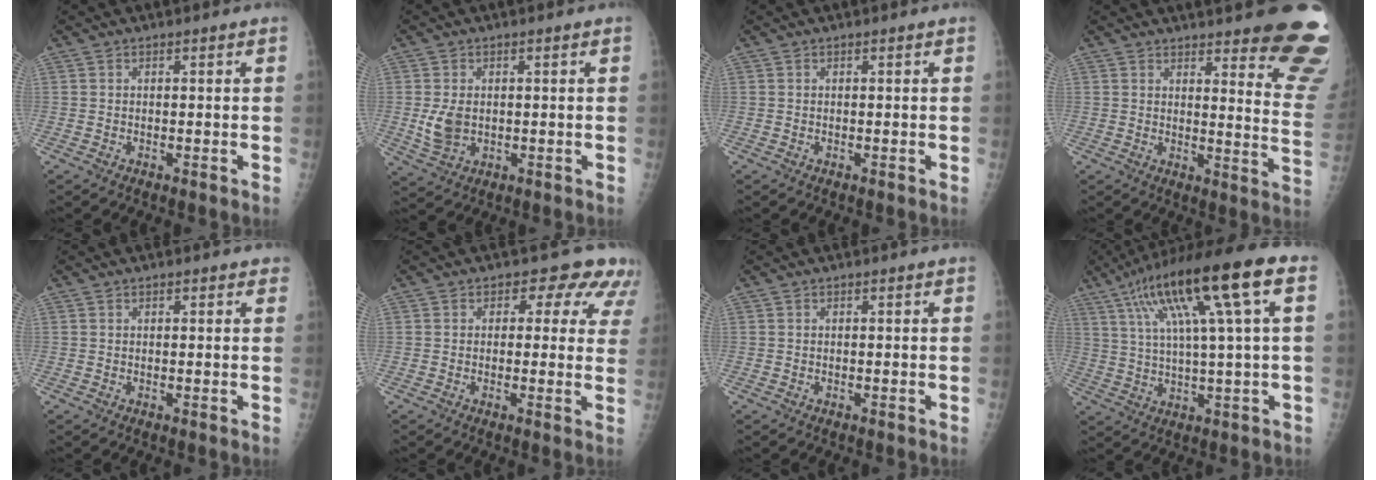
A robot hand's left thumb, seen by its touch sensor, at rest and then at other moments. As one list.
[{"total": 5.2, "force": [-0.1, 3.7, 3.7], "torque": [-0.069, -0.006, 0.008]}, {"total": 0.0}, {"total": 18.0, "force": [13.8, 3.8, 10.9], "torque": [-0.103, -0.104, 0.150]}, {"total": 1.1, "force": [0.7, 0.7, 0.6], "torque": [0.003, -0.001, 0.004]}, {"total": 7.9, "force": [4.5, 5.3, 3.6], "torque": [0.010, -0.011, 0.032]}, {"total": 0.0}, {"total": 19.0, "force": [6.9, 2.5, 17.6], "torque": [-0.311, 0.020, 0.111]}]